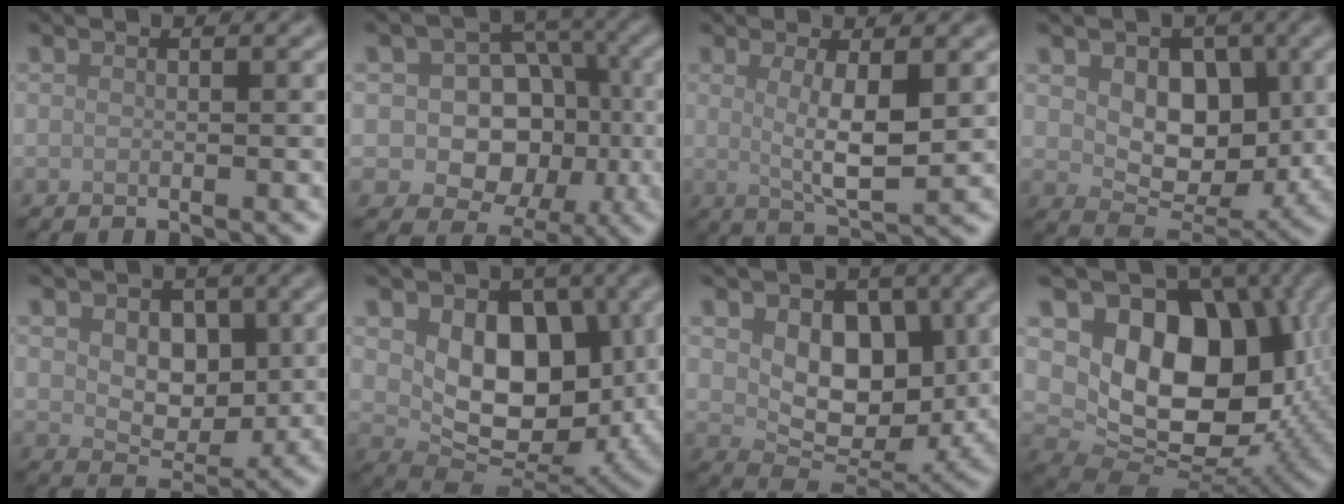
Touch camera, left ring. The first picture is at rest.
{"total": 8.7, "force": [-0.3, 7.2, 4.9], "torque": [-0.038, 0.011, -0.031]}
{"total": 4.3, "force": [0.8, 1.1, 4.1], "torque": [-0.073, -0.009, 0.020]}
{"total": 6.5, "force": [1.2, 4.5, 4.4], "torque": [-0.070, -0.016, 0.020]}
{"total": 4.6, "force": [0.8, 3.2, 3.1], "torque": [-0.054, -0.010, 0.012]}
{"total": 9.1, "force": [1.3, 6.0, 6.7], "torque": [-0.108, -0.023, 0.025]}
{"total": 7.2, "force": [1.5, 4.9, 5.1], "torque": [-0.083, -0.019, 0.026]}
{"total": 12.3, "force": [2.1, 8.8, 8.4], "torque": [-0.111, -0.009, 0.032]}